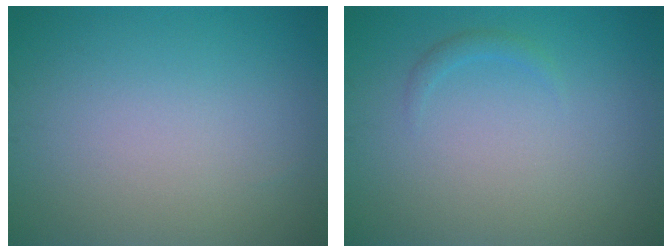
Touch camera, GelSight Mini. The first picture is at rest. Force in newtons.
{"total": 0.8, "press": 0.8, "slide": 0.1}